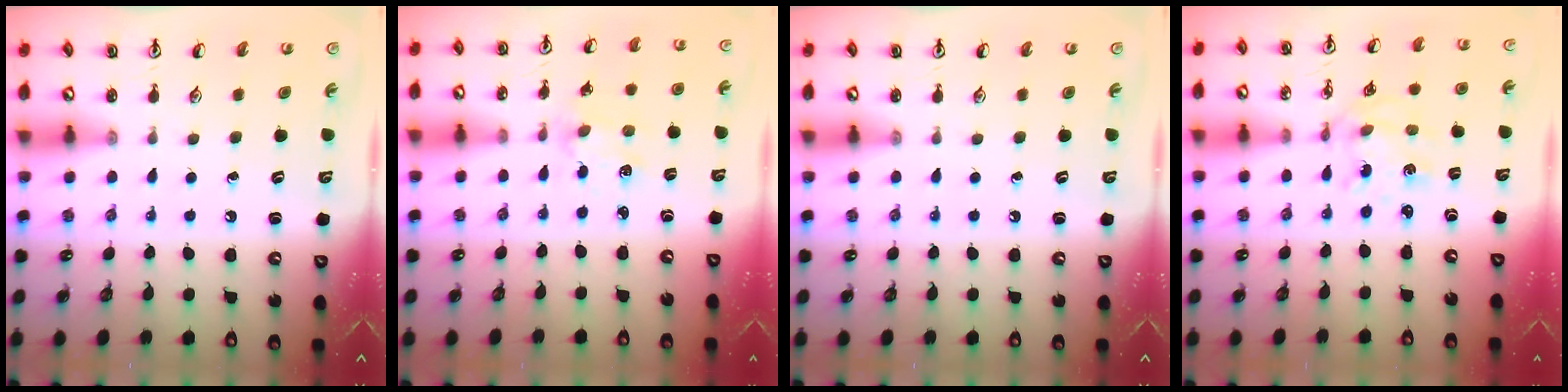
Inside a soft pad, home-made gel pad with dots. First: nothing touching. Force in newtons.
{"total": 2.1, "press": 2.1, "slide": 0.3}
{"total": 0.0}
{"total": 1.9, "press": 1.8, "slide": 0.8}